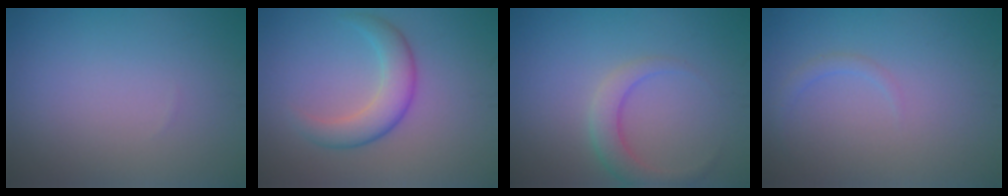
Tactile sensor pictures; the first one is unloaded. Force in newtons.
{"total": 3.8, "press": 3.8, "slide": 0.1}
{"total": 2.9, "press": 2.9, "slide": 0.1}
{"total": 1.0, "press": 1.0, "slide": 0.1}